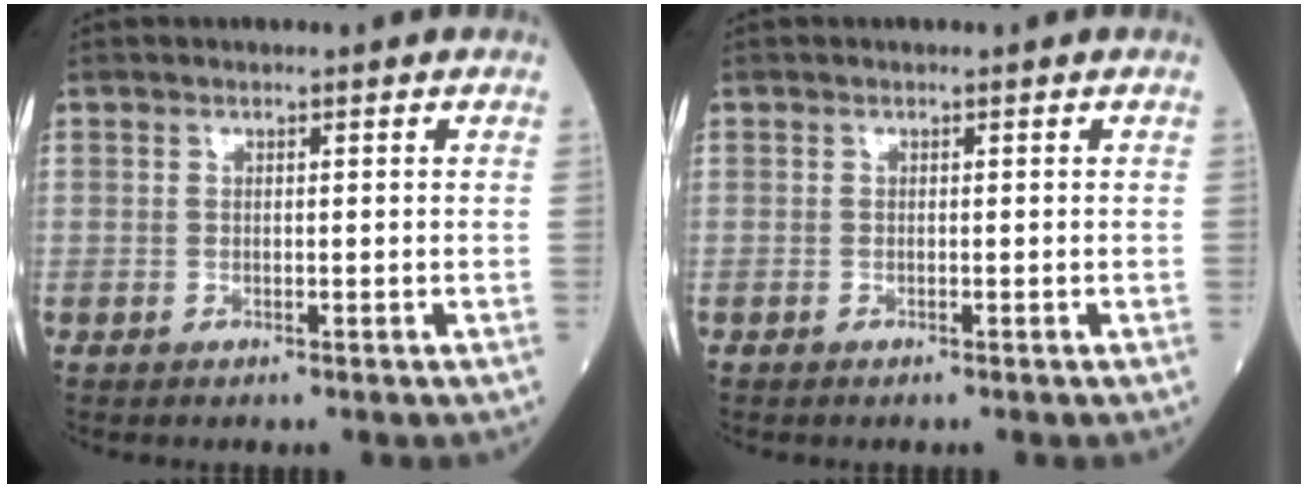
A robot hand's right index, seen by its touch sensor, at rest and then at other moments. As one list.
[{"total": 0.0}]